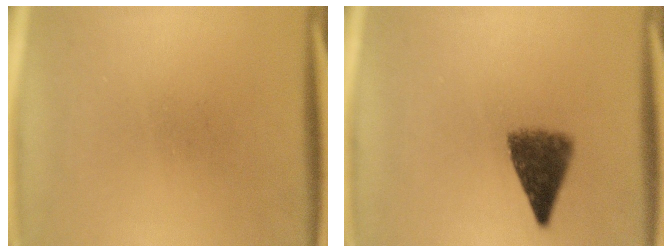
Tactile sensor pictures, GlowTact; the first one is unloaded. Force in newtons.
{"total": 6.4}